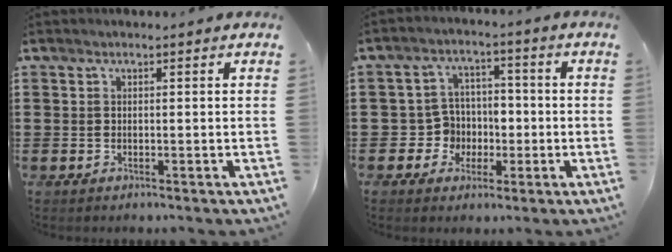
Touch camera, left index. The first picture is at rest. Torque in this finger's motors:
{"motor_torque": [0.21, 0.10, 0.13, 0.01]}